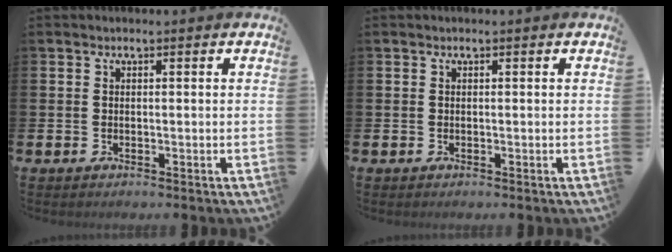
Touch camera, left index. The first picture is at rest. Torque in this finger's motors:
{"motor_torque": [0.00, 0.00, 0.02, 0.01]}